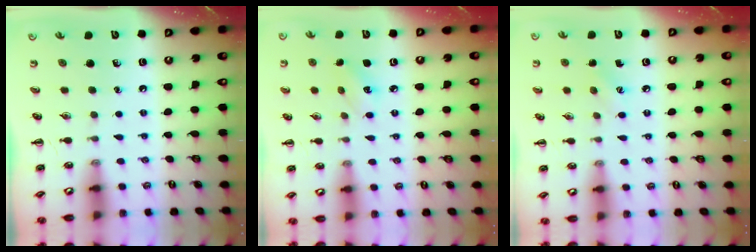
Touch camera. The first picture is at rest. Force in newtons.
{"total": 5.1, "press": 4.9, "slide": 1.3}
{"total": 6.0, "press": 5.8, "slide": 1.6}